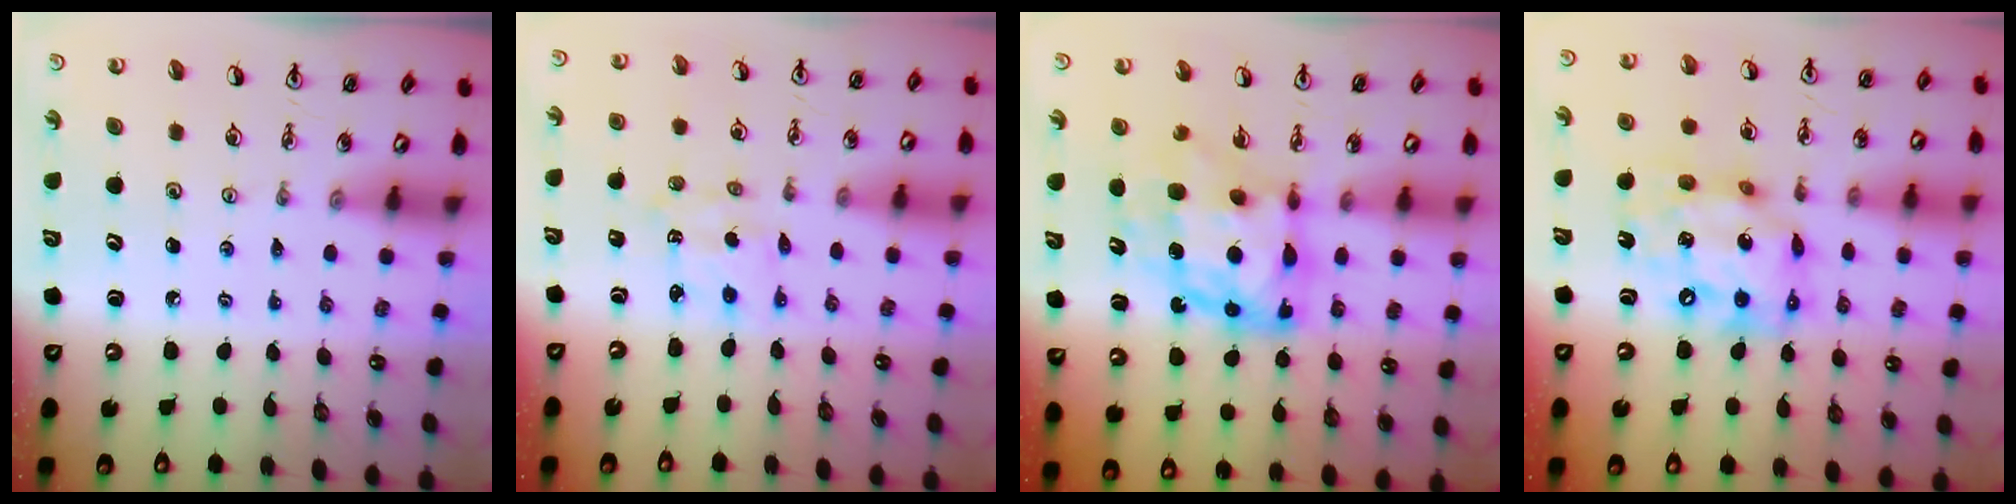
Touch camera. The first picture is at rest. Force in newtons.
{"total": 1.9, "press": 1.8, "slide": 0.6}
{"total": 11.9, "press": 11.8, "slide": 1.2}
{"total": 15.1, "press": 15.0, "slide": 1.6}